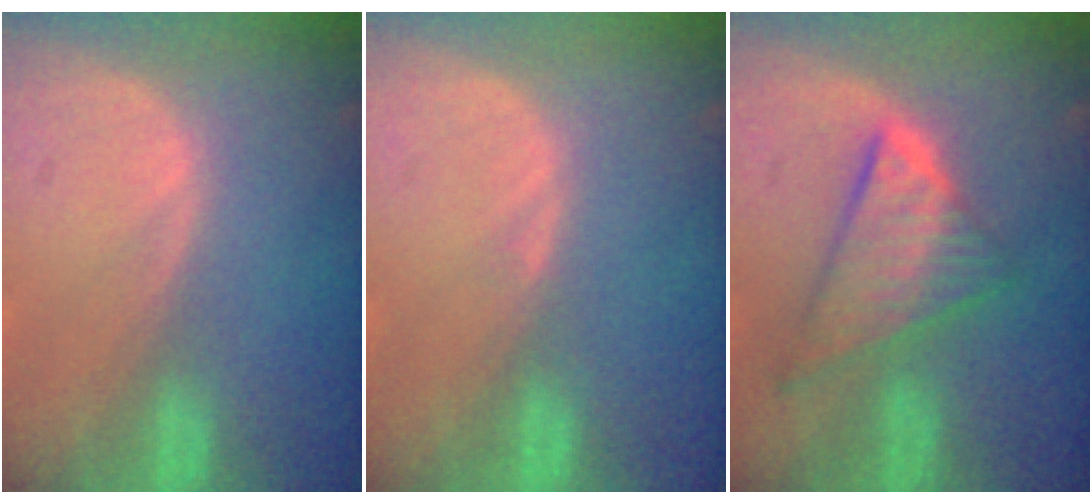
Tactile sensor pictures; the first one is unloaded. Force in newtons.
{"total": 0.6, "press": 0.4, "slide": 0.5}
{"total": 7.9, "press": 7.9, "slide": 0.5}